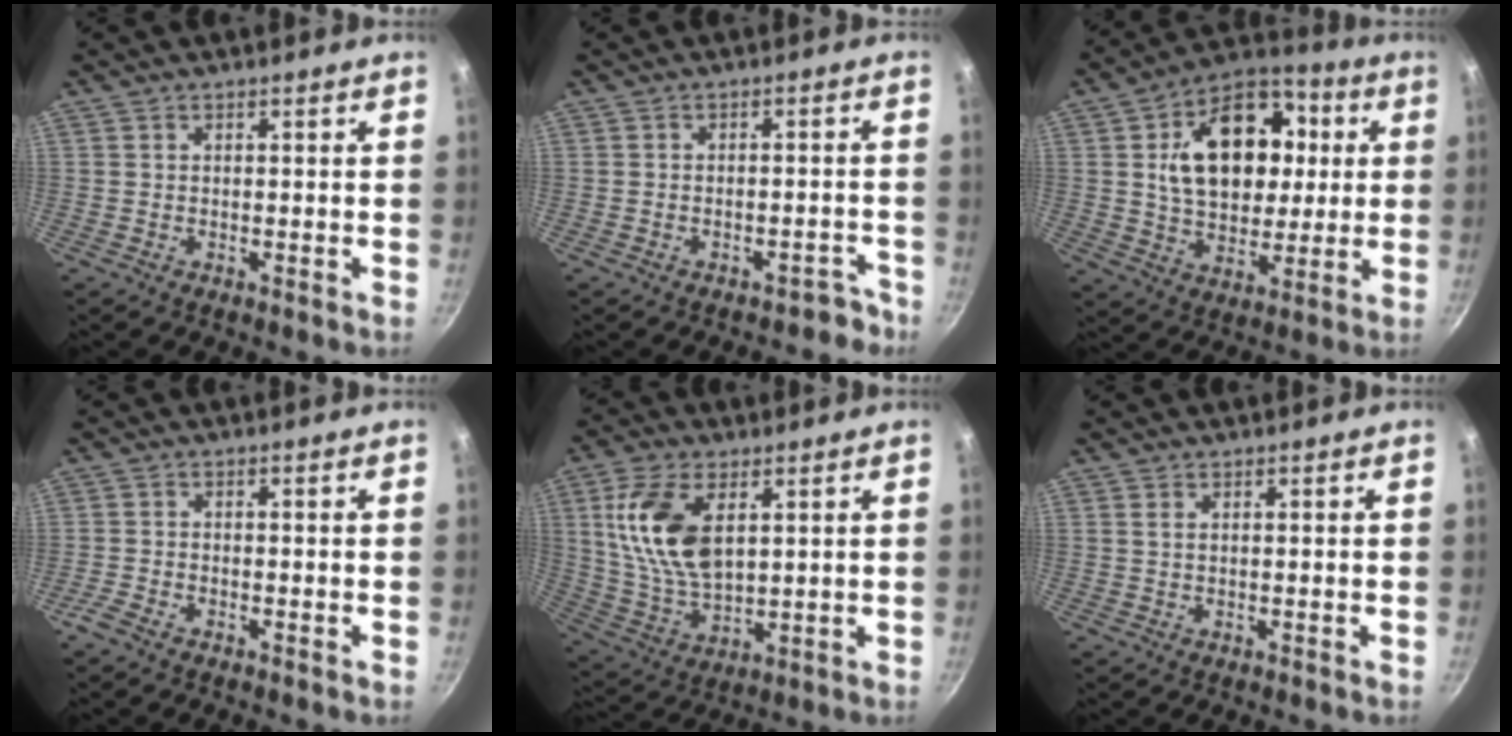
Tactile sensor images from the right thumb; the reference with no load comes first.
{"total": 3.9, "force": [-3.0, 2.1, 1.1], "torque": [0.019, 0.051, -0.016]}
{"total": 21.6, "force": [3.8, 14.9, 15.2], "torque": [-0.205, 0.017, 0.056]}
{"total": 2.2, "force": [-1.8, 0.7, 1.2], "torque": [-0.044, 0.008, -0.041]}
{"total": 14.9, "force": [4.3, 8.2, 11.7], "torque": [-0.217, -0.017, 0.094]}
{"total": 0.8, "force": [0.3, 0.4, 0.7], "torque": [-0.013, 0.001, 0.006]}